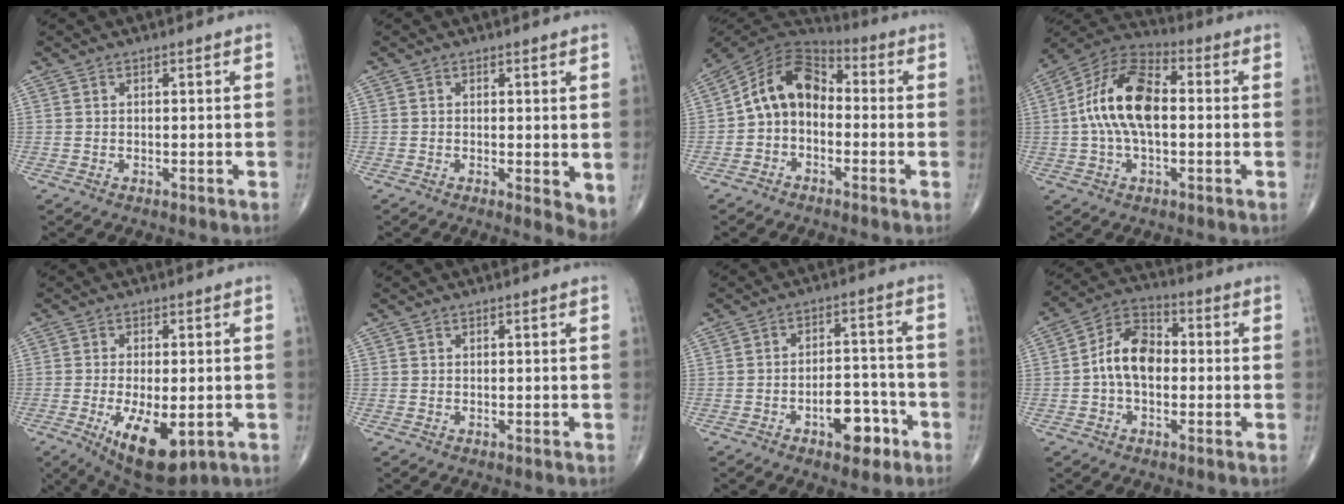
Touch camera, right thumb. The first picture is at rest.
{"total": 3.9, "force": [0.1, 1.4, 3.7], "torque": [-0.048, -0.012, -0.001]}
{"total": 10.9, "force": [-1.1, 8.0, 7.3], "torque": [-0.109, 0.043, -0.039]}
{"total": 15.1, "force": [0.5, 7.9, 12.8], "torque": [-0.243, 0.034, -0.004]}
{"total": 12.3, "force": [-4.0, 5.3, 10.3], "torque": [-0.165, -0.015, -0.050]}
{"total": 0.0}
{"total": 8.6, "force": [-4.2, 4.5, 6.1], "torque": [-0.064, 0.038, -0.060]}
{"total": 10.0, "force": [-0.6, 6.7, 7.4], "torque": [-0.119, 0.032, -0.025]}